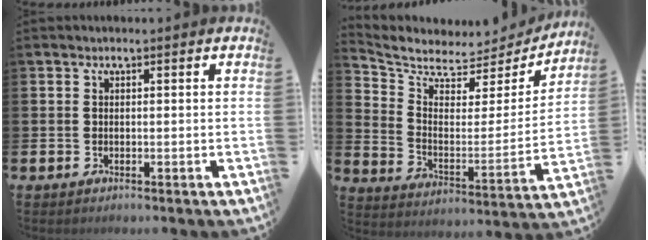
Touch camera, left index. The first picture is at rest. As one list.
[{"total": 6.0, "force": [5.4, 2.4, 0.8], "torque": [-0.058, -0.052, 0.087]}]